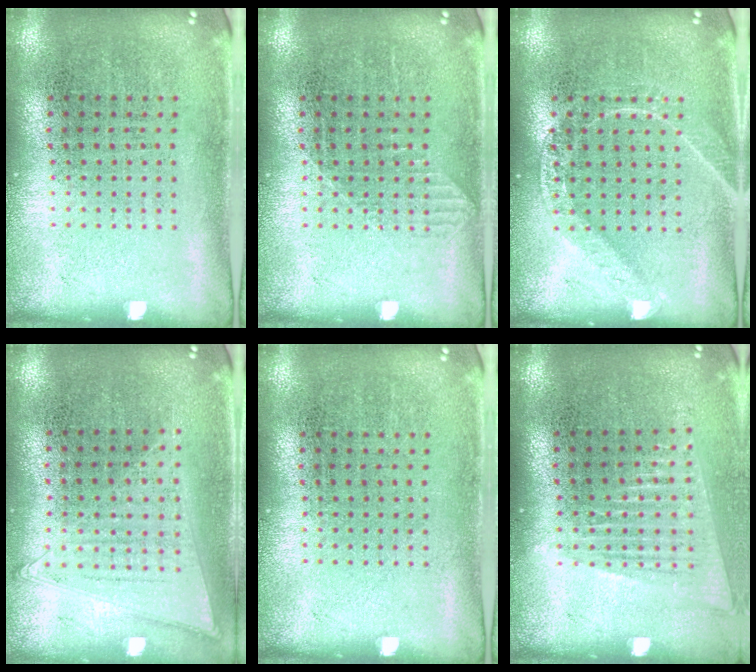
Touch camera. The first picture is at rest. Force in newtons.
{"total": 0.7, "press": 0.6, "slide": 0.2}
{"total": 1.8, "press": 1.8, "slide": 0.3}
{"total": 1.1, "press": 1.0, "slide": 0.3}
{"total": 0.0}
{"total": 1.4, "press": 1.3, "slide": 0.6}